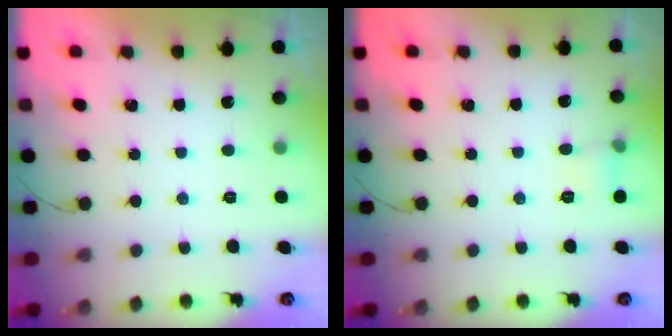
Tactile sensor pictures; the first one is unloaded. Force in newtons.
{"total": 5.6, "press": 5.2, "slide": 2.0}